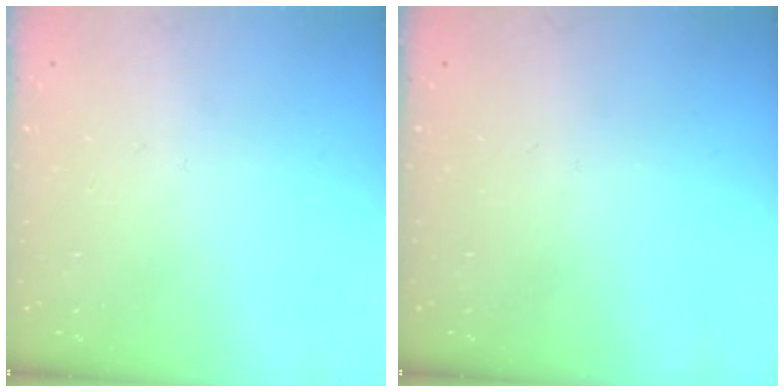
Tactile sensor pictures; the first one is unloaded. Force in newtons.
{"total": 0.0}